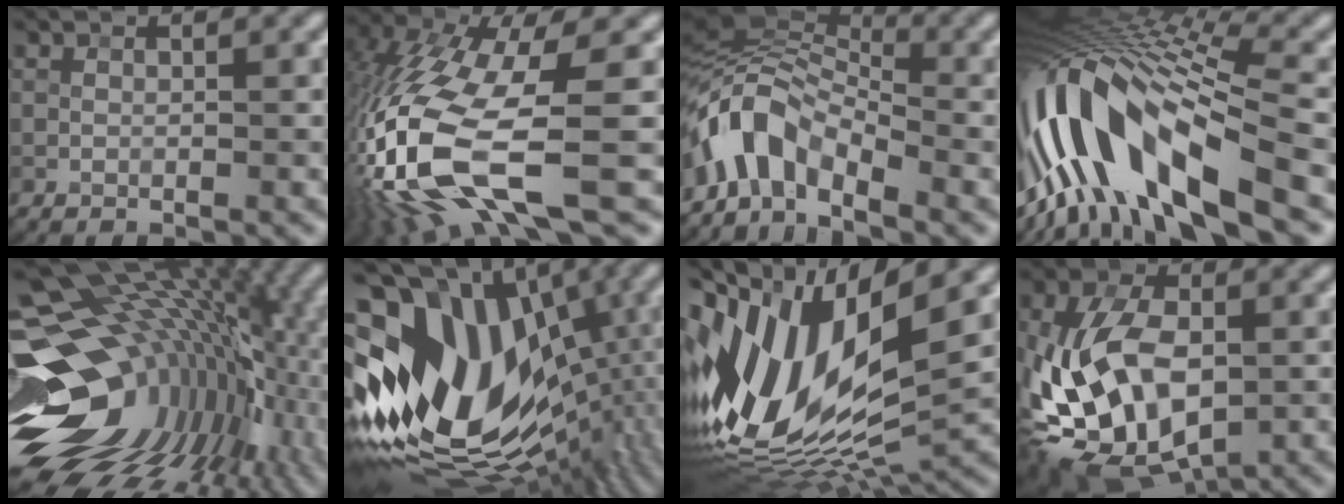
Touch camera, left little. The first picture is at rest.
{"total": 14.5, "force": [-5.1, 4.9, 12.7], "torque": [-0.305, -0.048, -0.089]}
{"total": 6.4, "force": [-4.0, 3.0, 4.0], "torque": [-0.077, 0.010, -0.094]}
{"total": 14.4, "force": [-4.1, 4.7, 13.0], "torque": [-0.253, 0.026, -0.075]}
{"total": 18.0, "force": [0.8, 12.0, 13.3], "torque": [-0.221, -0.030, 0.040]}
{"total": 18.0, "force": [0.9, 12.1, 13.3], "torque": [-0.236, -0.032, 0.054]}
{"total": 15.1, "force": [0.7, 7.4, 13.1], "torque": [-0.281, 0.002, 0.009]}
{"total": 13.6, "force": [-3.2, 8.0, 10.5], "torque": [-0.217, -0.012, -0.059]}